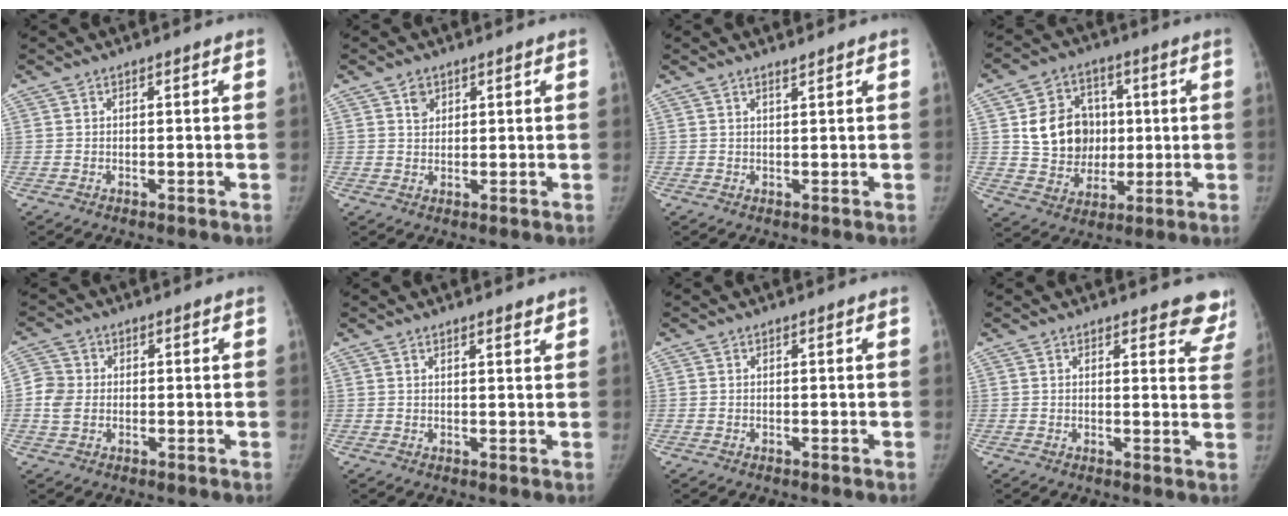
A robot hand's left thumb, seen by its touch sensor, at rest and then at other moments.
{"total": 2.6, "force": [1.4, 2.0, 0.9], "torque": [0.002, -0.007, 0.023]}
{"total": 1.0, "force": [0.9, 0.2, 0.4], "torque": [-0.006, -0.007, 0.016]}
{"total": 14.2, "force": [2.1, 12.2, 7.1], "torque": [-0.072, 0.002, 0.049]}
{"total": 4.6, "force": [-0.3, 3.9, 2.3], "torque": [-0.045, 0.007, -0.010]}
{"total": 2.2, "force": [1.9, 0.5, 1.0], "torque": [-0.003, -0.008, 0.026]}
{"total": 0.0}
{"total": 7.4, "force": [6.8, 2.6, 1.6], "torque": [0.032, -0.035, 0.047]}